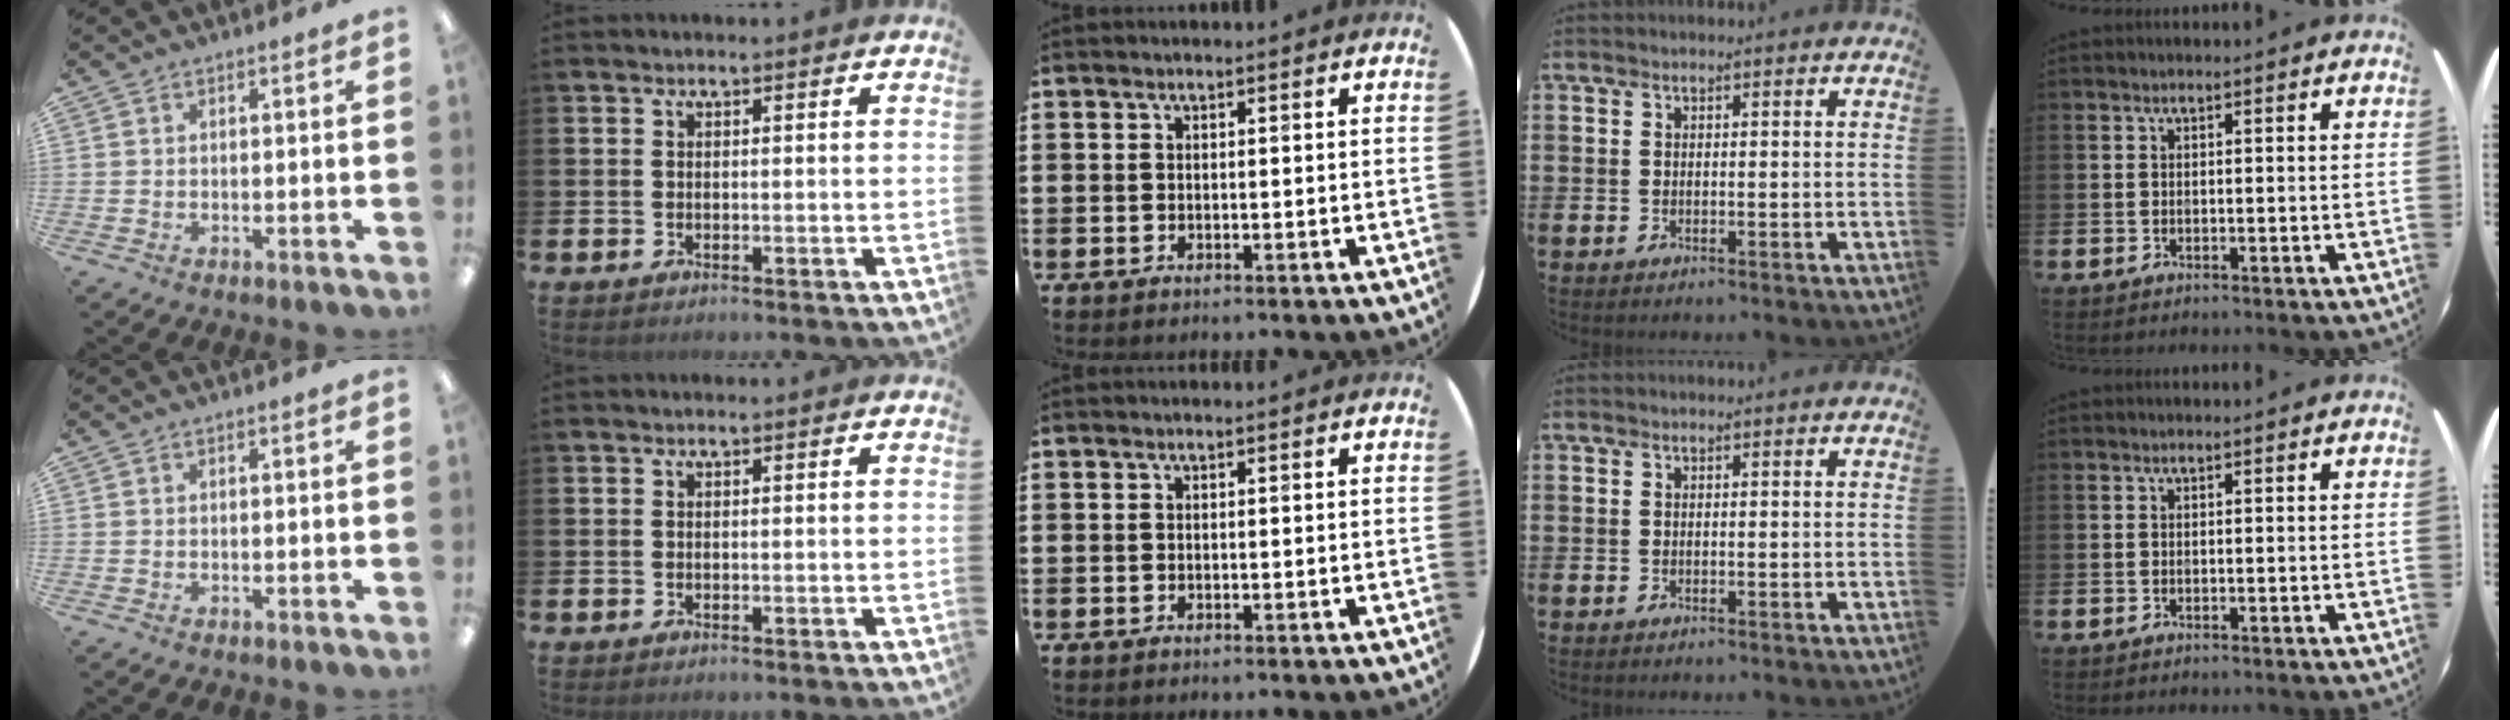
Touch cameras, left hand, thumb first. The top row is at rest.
{}